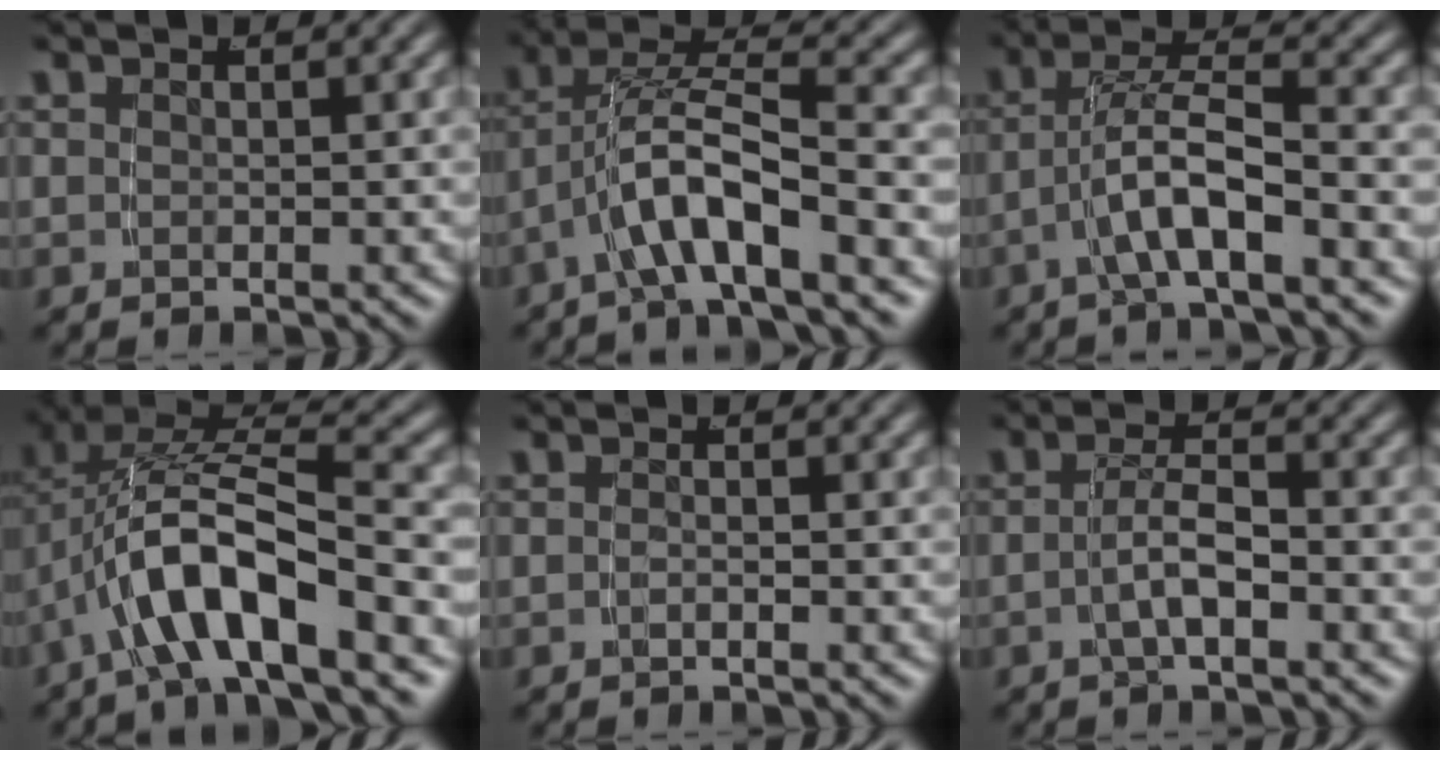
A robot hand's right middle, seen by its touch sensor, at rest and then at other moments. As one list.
[{"total": 5.1, "force": [-1.0, 2.3, 4.4], "torque": [-0.096, -0.003, -0.015]}, {"total": 4.5, "force": [-1.5, 1.4, 4.0], "torque": [-0.075, 0.002, -0.024]}, {"total": 7.7, "force": [-1.2, 3.8, 6.6], "torque": [-0.142, -0.016, -0.009]}, {"total": 0.9, "force": [-0.8, -0.4, 0.3], "torque": [-0.008, -0.002, -0.013]}, {"total": 2.8, "force": [-1.5, 0.3, 2.3], "torque": [-0.041, 0.001, -0.024]}]